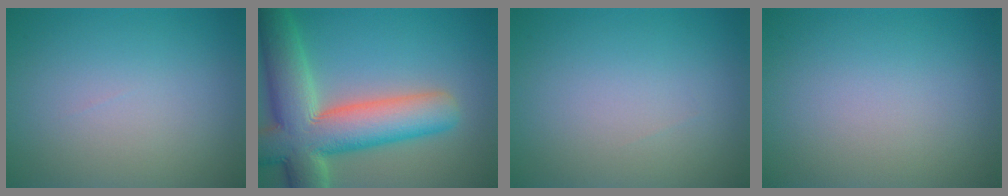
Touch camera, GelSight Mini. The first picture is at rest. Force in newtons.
{"total": 11.8, "press": 11.8, "slide": 0.9}
{"total": 0.0}
{"total": 0.0}